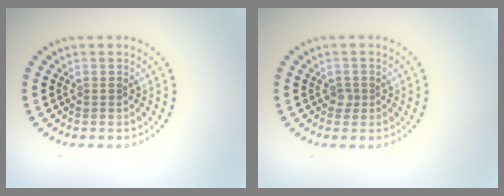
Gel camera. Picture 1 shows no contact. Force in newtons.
{"total": 0.8, "press": 0.6, "slide": 0.6}